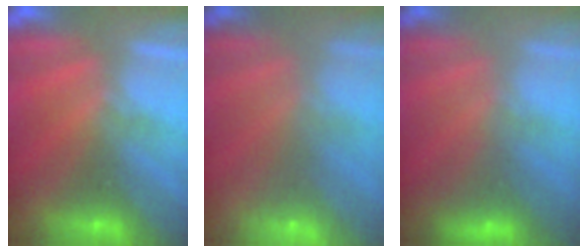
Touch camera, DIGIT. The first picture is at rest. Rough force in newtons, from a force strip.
{"total": 8.7}
{"total": 3.0}